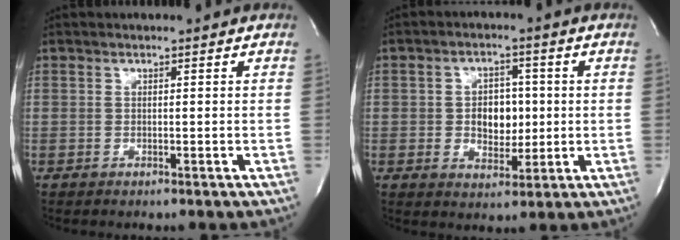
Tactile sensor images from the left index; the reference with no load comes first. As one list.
[{"total": 5.7, "force": [-0.3, 4.0, 4.1], "torque": [-0.065, 0.003, 0.001]}]